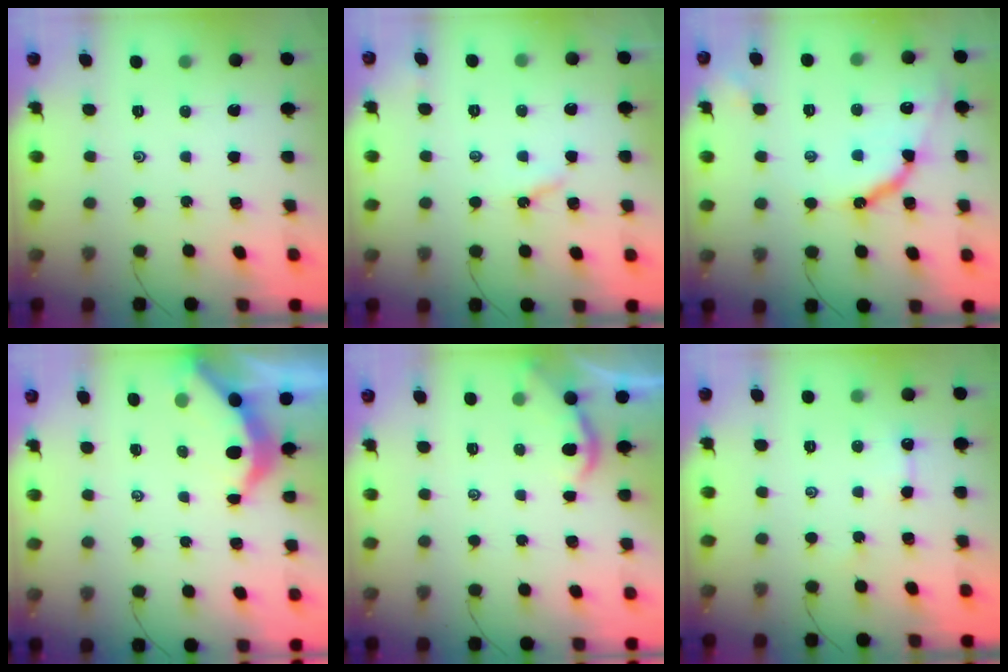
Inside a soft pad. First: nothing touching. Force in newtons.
{"total": 2.9, "press": 2.8, "slide": 0.4}
{"total": 11.1, "press": 11.1, "slide": 0.9}
{"total": 3.7, "press": 3.7, "slide": 0.5}
{"total": 1.3, "press": 1.3, "slide": 0.3}
{"total": 3.0, "press": 3.0, "slide": 0.4}